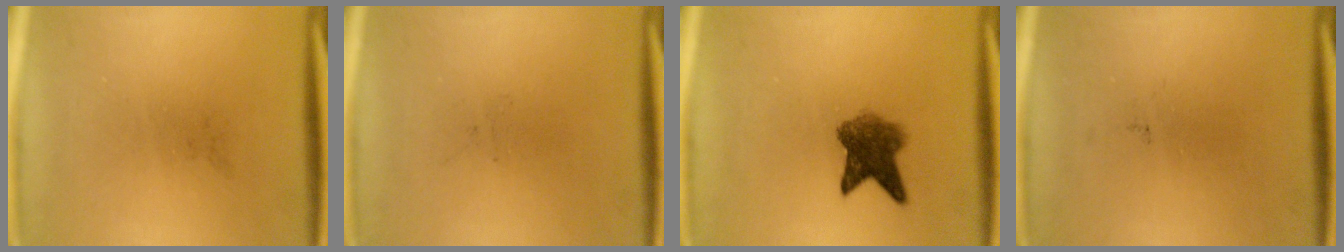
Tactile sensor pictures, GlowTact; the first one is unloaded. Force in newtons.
{"total": 0.0}
{"total": 5.7}
{"total": 0.0}